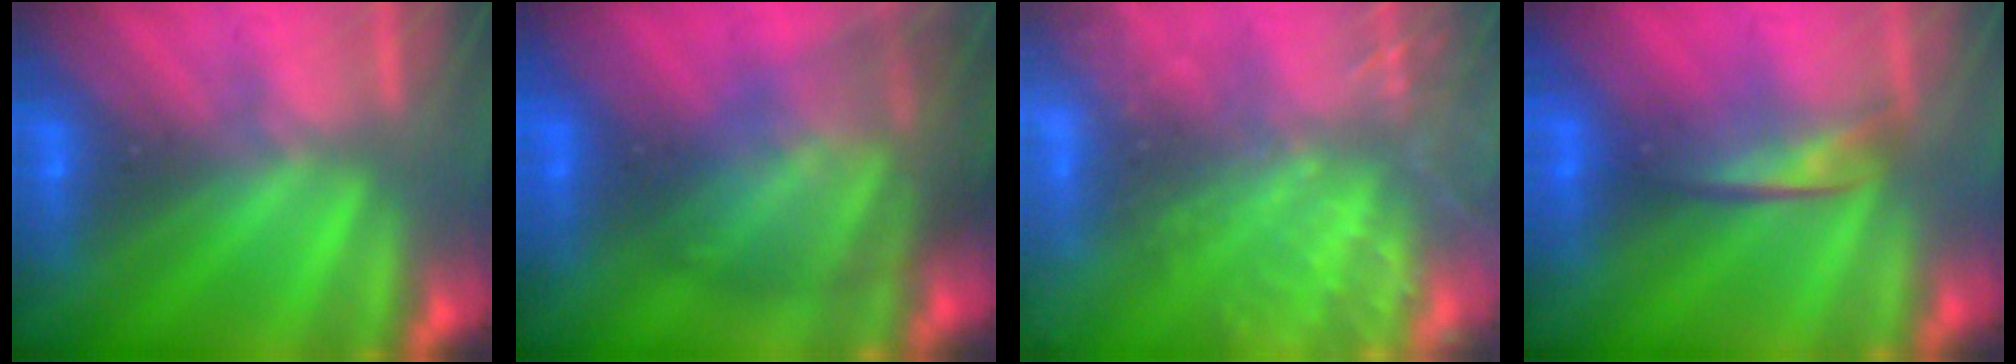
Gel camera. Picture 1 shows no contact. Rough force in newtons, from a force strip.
{"total": 9.8}
{"total": 6.4}
{"total": 2.0}